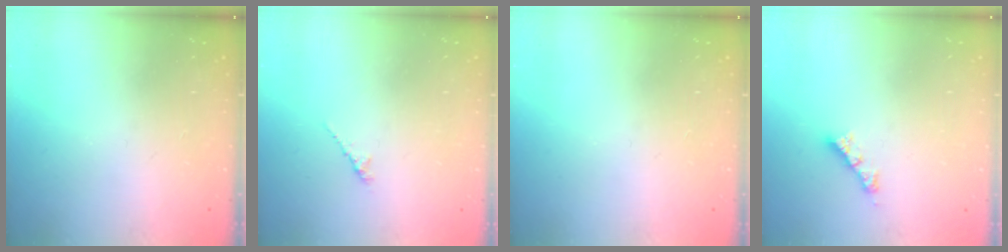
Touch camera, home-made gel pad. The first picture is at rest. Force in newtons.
{"total": 2.0, "press": 2.0, "slide": 0.6}
{"total": 0.0}
{"total": 3.3, "press": 3.3, "slide": 0.2}